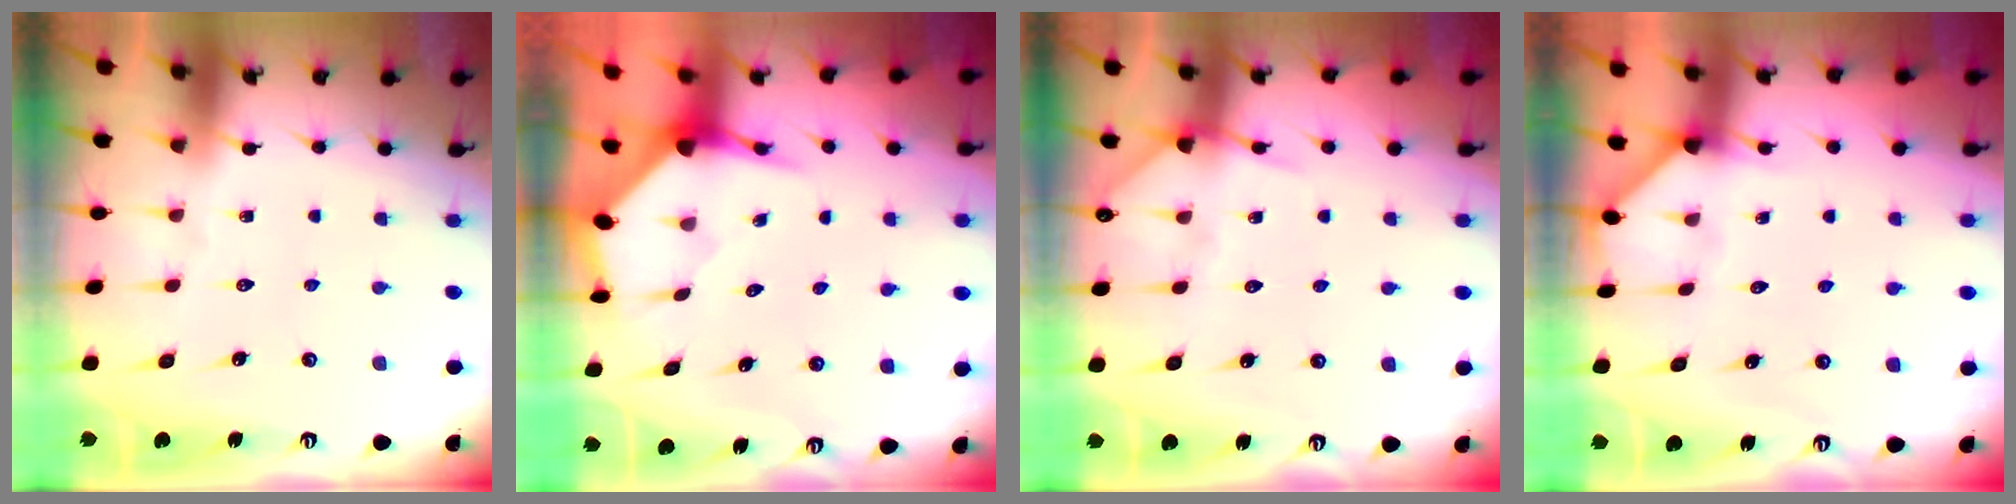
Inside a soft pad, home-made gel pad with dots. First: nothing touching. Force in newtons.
{"total": 3.6, "press": 3.5, "slide": 0.4}
{"total": 4.7, "press": 4.7, "slide": 0.6}
{"total": 2.7, "press": 2.7, "slide": 0.2}